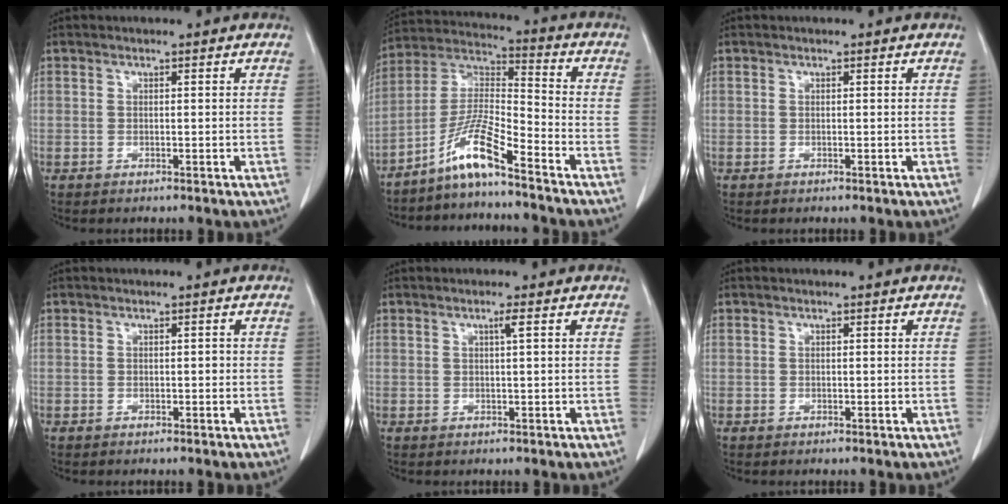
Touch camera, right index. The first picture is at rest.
{"total": 9.4, "force": [-6.8, 0.0, 6.4], "torque": [-0.139, 0.002, -0.133]}
{"total": 0.0}
{"total": 0.5, "force": [-0.1, 0.3, 0.5], "torque": [-0.004, 0.002, -0.001]}
{"total": 1.2, "force": [0.4, -0.2, 1.1], "torque": [-0.022, 0.000, 0.009]}
{"total": 0.0}